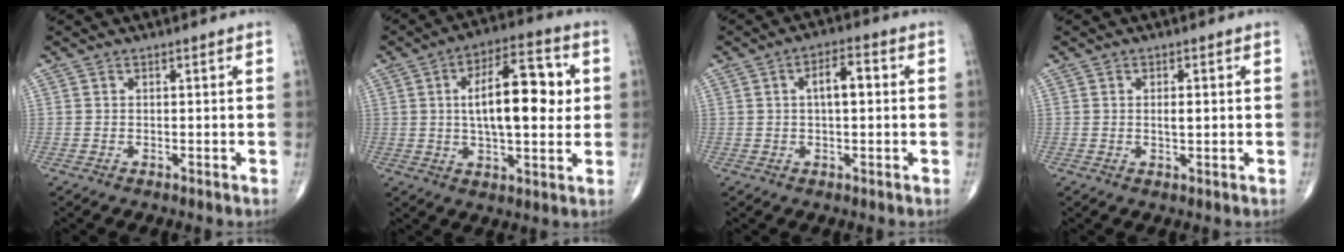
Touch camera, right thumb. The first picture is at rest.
{"total": 16.6, "force": [2.4, 6.9, 14.9], "torque": [-0.214, 0.012, 0.034]}
{"total": 5.5, "force": [0.8, 2.3, 5.0], "torque": [-0.078, 0.012, 0.008]}
{"total": 2.2, "force": [0.3, 0.8, 2.1], "torque": [-0.035, -0.002, 0.004]}